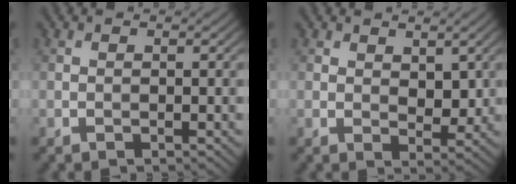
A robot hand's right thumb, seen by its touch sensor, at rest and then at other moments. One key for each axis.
{"total": 3.3, "fx": 1.3, "fy": 2.0, "fz": 2.3, "tx": -0.038, "ty": -0.006, "tz": 0.022}